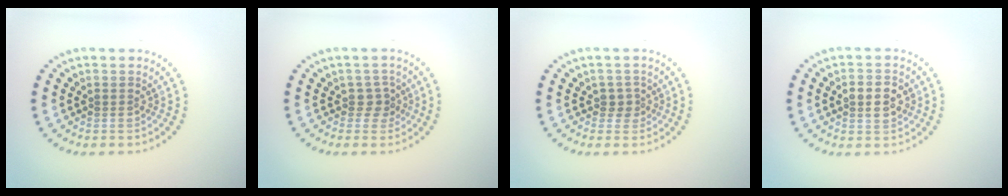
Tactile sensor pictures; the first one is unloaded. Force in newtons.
{"total": 1.6, "press": 1.3, "slide": 1.0}
{"total": 1.3, "press": 1.1, "slide": 0.7}
{"total": 3.0, "press": 3.0, "slide": 0.0}